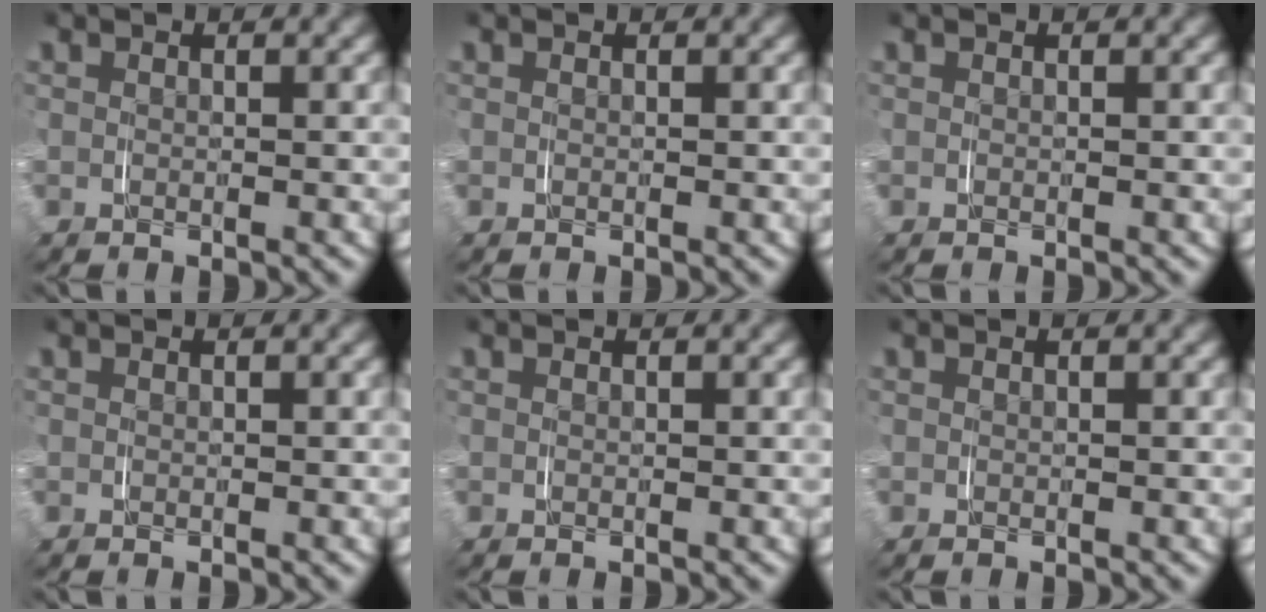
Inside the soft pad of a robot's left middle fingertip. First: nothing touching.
{"total": 0.0}
{"total": 0.0}
{"total": 0.0}
{"total": 0.0}
{"total": 0.0}